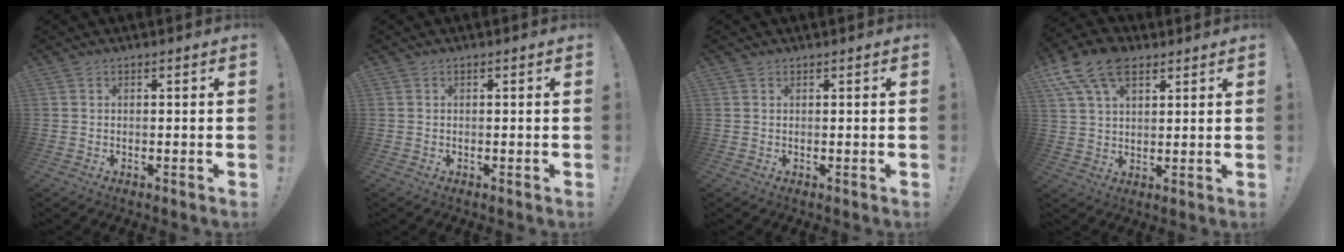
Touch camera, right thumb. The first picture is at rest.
{"total": 0.0}
{"total": 0.6, "force": [0.5, 0.4, 0.1], "torque": [0.004, -0.002, 0.009]}
{"total": 13.5, "force": [7.2, 8.0, 8.0], "torque": [-0.140, -0.025, 0.136]}